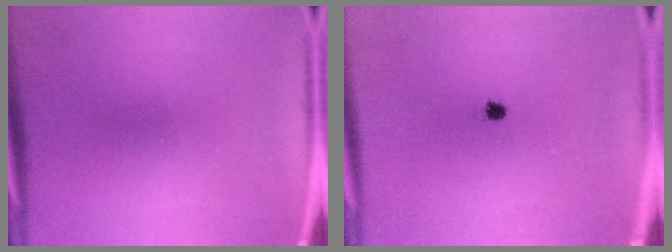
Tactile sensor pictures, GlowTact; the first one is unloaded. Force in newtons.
{"total": 1.3}